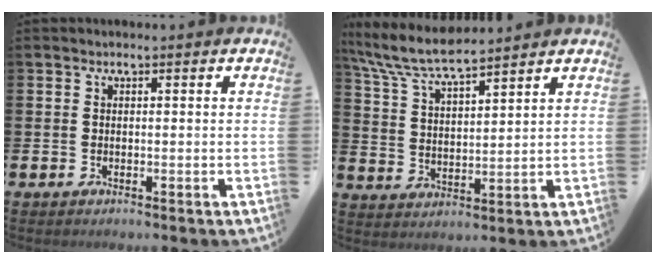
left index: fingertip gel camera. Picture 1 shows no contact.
{"total": 7.4, "force": [6.9, 0.8, 2.6], "torque": [-0.080, -0.033, 0.123]}